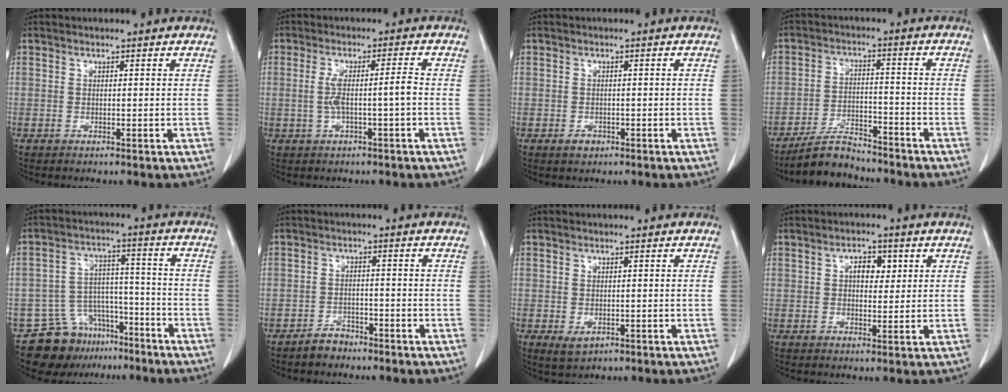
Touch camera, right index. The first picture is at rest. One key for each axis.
{"total": 4.7, "fx": -0.8, "fy": -0.1, "fz": 4.7, "tx": -0.094, "ty": 0.014, "tz": -0.009}
{"total": 1.6, "fx": -0.9, "fy": 1.2, "fz": 0.6, "tx": -0.009, "ty": 0.003, "tz": -0.008}
{"total": 7.0, "fx": -6.6, "fy": 1.8, "fz": 1.8, "tx": -0.035, "ty": -0.006, "tz": -0.116}
{"total": 10.7, "fx": -8.0, "fy": 6.6, "fz": 2.3, "tx": -0.033, "ty": 0.048, "tz": -0.124}
{"total": 3.0, "fx": -2.5, "fy": 1.5, "fz": 0.4, "tx": -0.014, "ty": 0.005, "tz": -0.041}
{"total": 2.3, "fx": -0.9, "fy": 1.5, "fz": 1.6, "tx": -0.026, "ty": -0.005, "tz": -0.001}
{"total": 3.8, "fx": 1.1, "fy": 2.2, "fz": 2.9, "tx": -0.045, "ty": 0.009, "tz": 0.017}